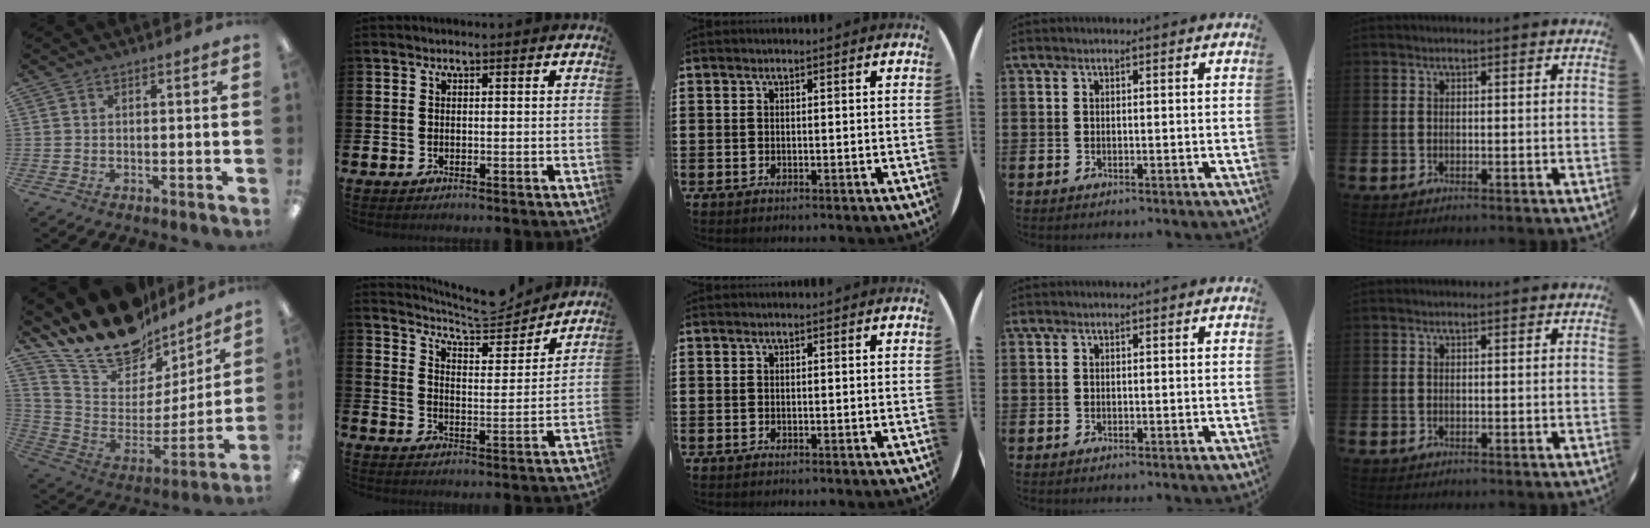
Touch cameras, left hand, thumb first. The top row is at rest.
{"thumb": {"total": 18.6, "force": [16.1, 7.7, 5.0], "torque": [-0.104, -0.134, 0.287]}, "index": {"total": 6.4, "force": [6.2, 1.2, 1.1], "torque": [-0.047, -0.047, 0.106]}}